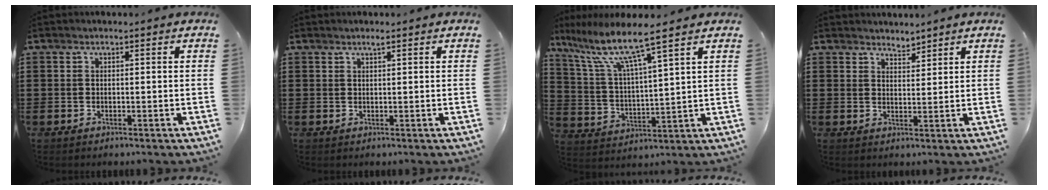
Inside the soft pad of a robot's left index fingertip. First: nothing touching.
{"total": 1.0, "force": [0.7, 0.1, 0.7], "torque": [-0.016, 0.000, 0.012]}
{"total": 9.3, "force": [7.1, 0.3, 6.1], "torque": [-0.145, -0.037, 0.114]}
{"total": 2.4, "force": [2.4, 0.3, -0.3], "torque": [-0.001, -0.004, 0.046]}